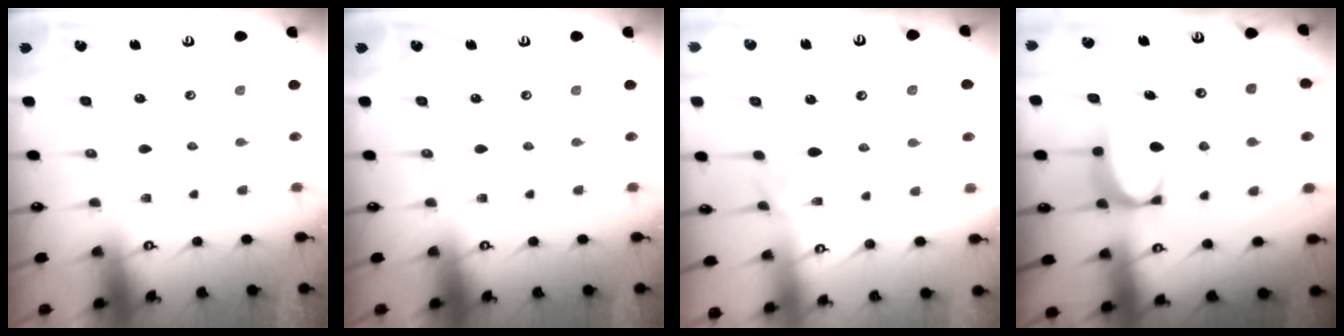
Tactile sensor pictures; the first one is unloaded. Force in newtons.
{"total": 0.0}
{"total": 1.9, "press": 1.7, "slide": 0.7}
{"total": 2.2, "press": 2.1, "slide": 0.5}